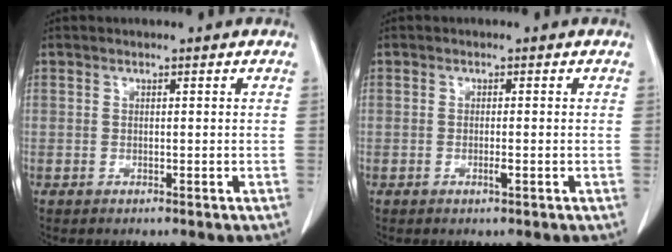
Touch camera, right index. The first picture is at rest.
{"total": 1.2, "force": [-0.4, 0.0, 1.1], "torque": [-0.022, -0.003, -0.007]}